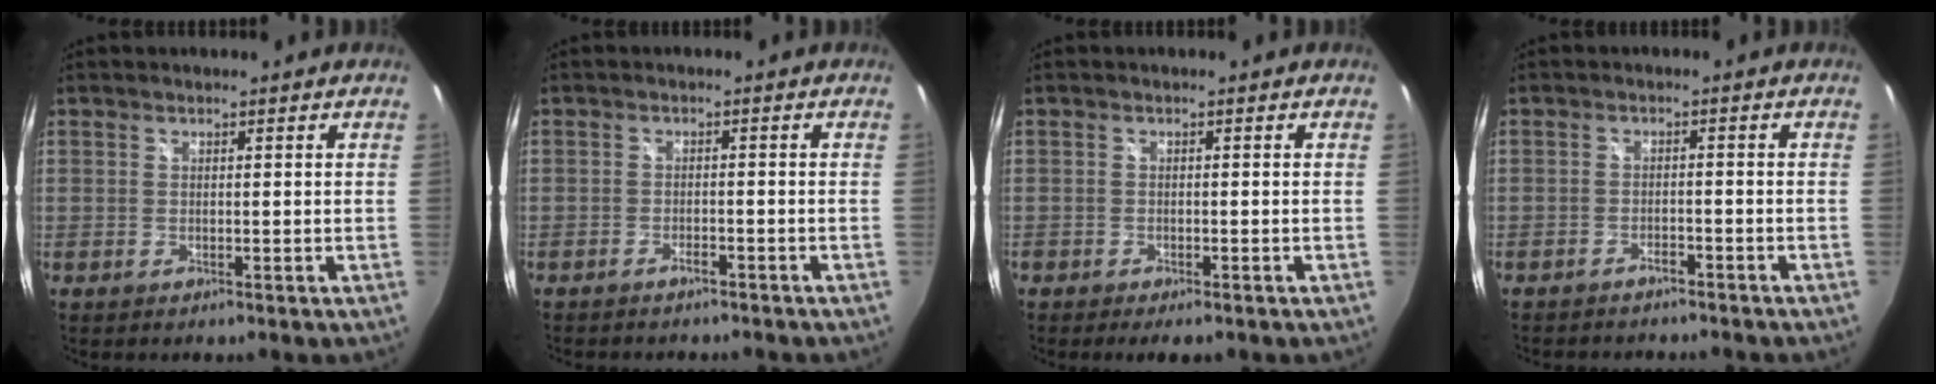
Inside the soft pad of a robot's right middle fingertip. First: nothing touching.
{"total": 2.7, "force": [-2.4, 0.7, 1.0], "torque": [-0.029, -0.004, -0.038]}
{"total": 2.8, "force": [-2.2, 0.9, 1.6], "torque": [-0.032, -0.014, -0.034]}
{"total": 4.7, "force": [-4.3, 1.4, 1.4], "torque": [-0.044, -0.005, -0.062]}